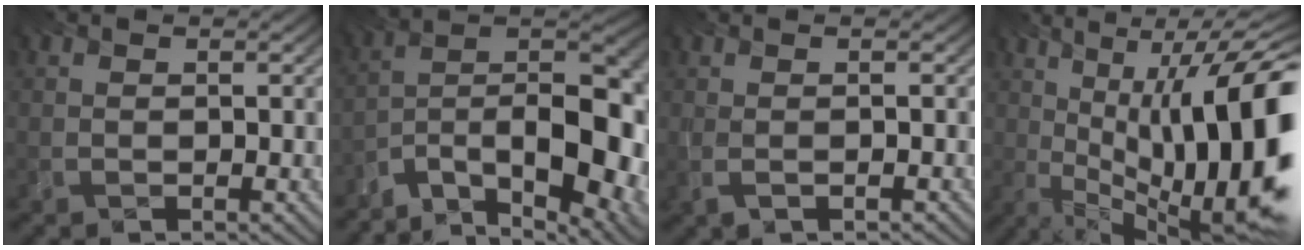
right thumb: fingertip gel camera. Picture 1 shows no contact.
{"total": 15.8, "force": [-9.1, 5.5, 11.6], "torque": [-0.171, -0.019, -0.158]}
{"total": 1.0, "force": [-0.1, 0.4, 1.0], "torque": [-0.022, 0.003, -0.008]}
{"total": 20.0, "force": [0.0, 8.4, 18.2], "torque": [-0.253, 0.010, -0.001]}